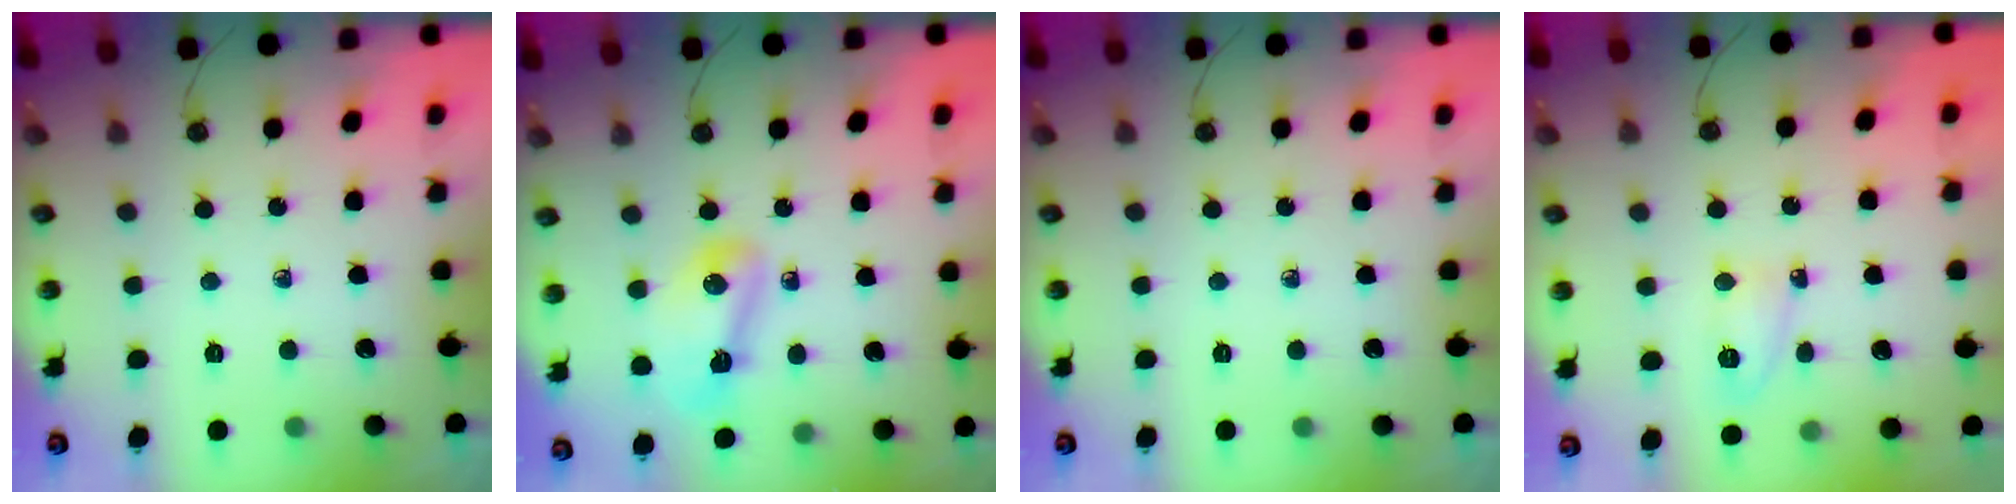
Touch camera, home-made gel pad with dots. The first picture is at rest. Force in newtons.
{"total": 7.8, "press": 7.8, "slide": 0.7}
{"total": 0.0}
{"total": 4.4, "press": 4.3, "slide": 0.9}